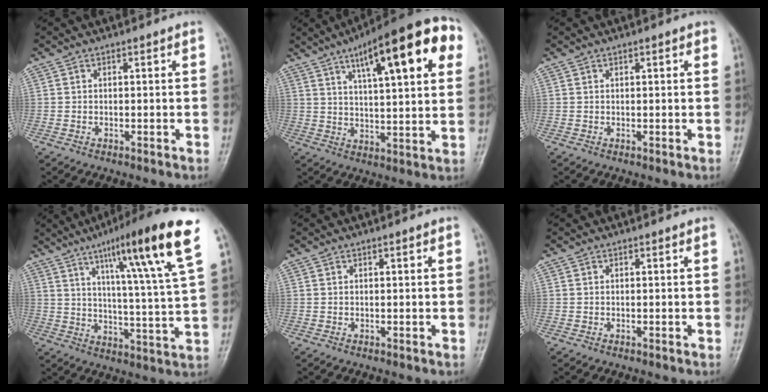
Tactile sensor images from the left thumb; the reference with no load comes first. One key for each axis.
{"total": 21.9, "fx": 9.7, "fy": 6.4, "fz": 18.6, "tx": -0.242, "ty": -0.001, "tz": 0.137}
{"total": 1.1, "fx": 0.5, "fy": 0.4, "fz": 1.0, "tx": -0.013, "ty": 0.001, "tz": 0.006}
{"total": 20.3, "fx": 10.9, "fy": 1.1, "fz": 17.1, "tx": -0.240, "ty": -0.040, "tz": 0.160}
{"total": 0.6, "fx": 0.2, "fy": 0.2, "fz": 0.6, "tx": -0.009, "ty": 0.001, "tz": 0.003}
{"total": 0.0}